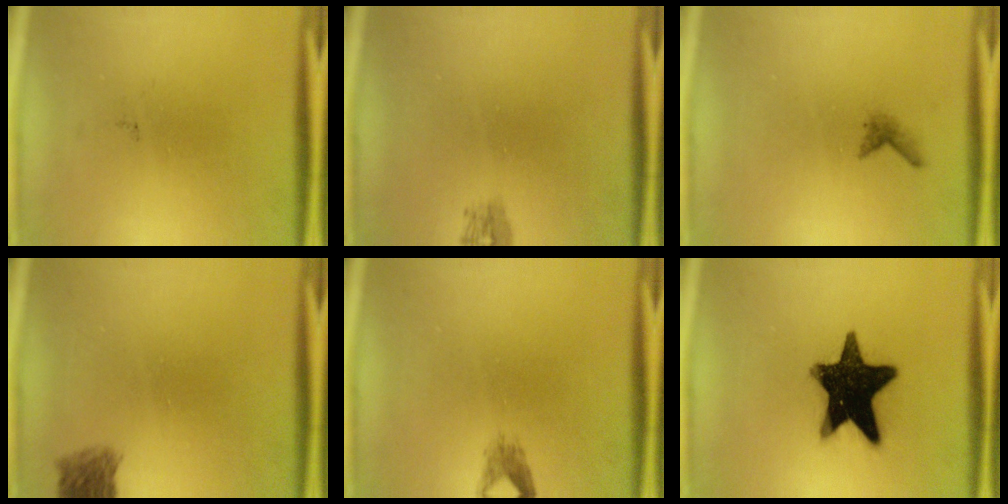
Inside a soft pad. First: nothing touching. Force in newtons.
{"total": 1.1}
{"total": 0.9}
{"total": 2.6}
{"total": 1.4}
{"total": 17.9}